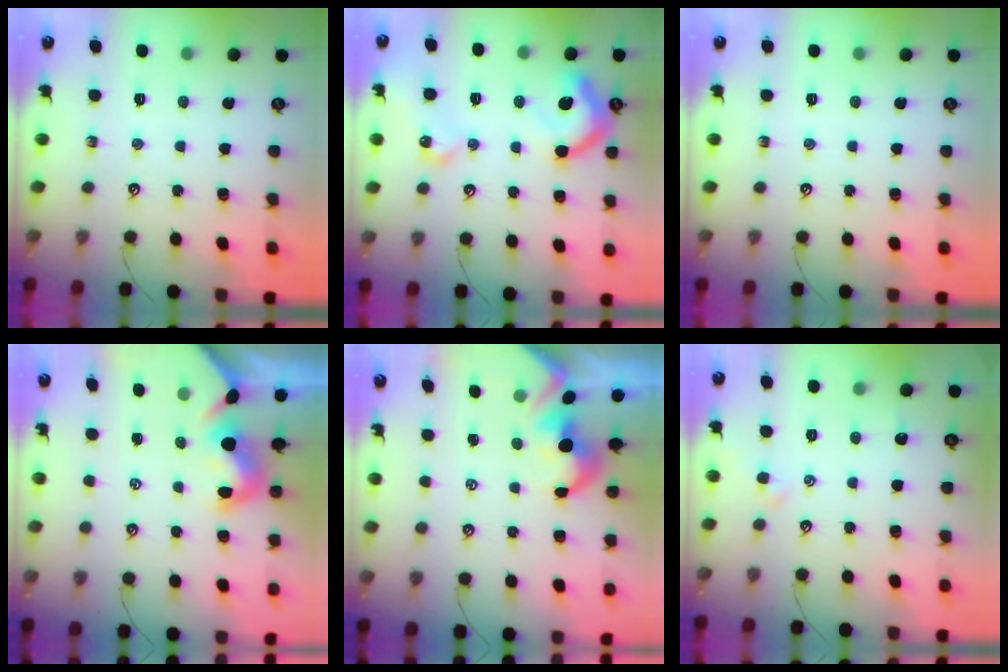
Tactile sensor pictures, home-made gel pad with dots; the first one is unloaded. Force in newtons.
{"total": 15.2, "press": 15.2, "slide": 1.1}
{"total": 0.0}
{"total": 2.6, "press": 2.4, "slide": 1.0}
{"total": 1.8, "press": 1.5, "slide": 1.0}
{"total": 2.5, "press": 2.5, "slide": 0.4}